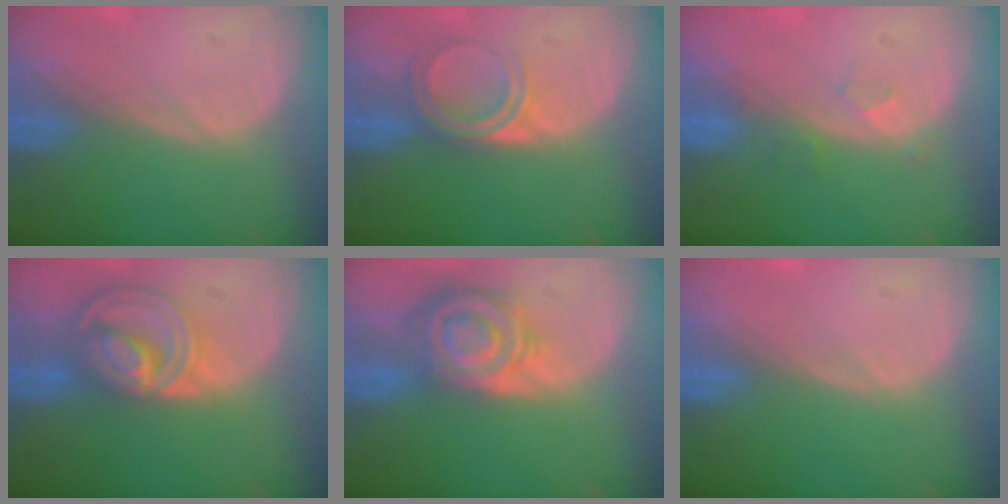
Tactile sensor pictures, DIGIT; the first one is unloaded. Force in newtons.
{"total": 4.7, "press": 4.0, "slide": 2.5}
{"total": 2.3, "press": 2.0, "slide": 1.1}
{"total": 8.6, "press": 7.3, "slide": 4.6}
{"total": 8.6, "press": 7.5, "slide": 4.1}
{"total": 0.0}